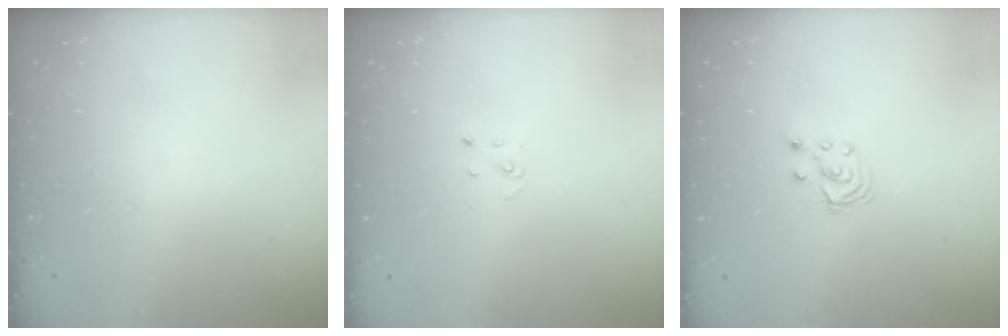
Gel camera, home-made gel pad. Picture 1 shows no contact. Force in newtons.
{"total": 1.9, "press": 1.9, "slide": 0.2}
{"total": 2.8, "press": 2.7, "slide": 0.7}